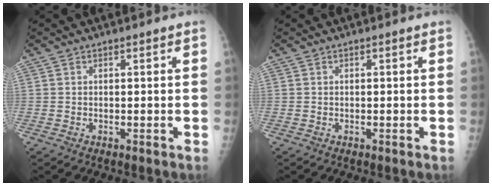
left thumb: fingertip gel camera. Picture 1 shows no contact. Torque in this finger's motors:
{"motor_torque": [0.07, 0.01, 0.03, 0.02, 0.01]}